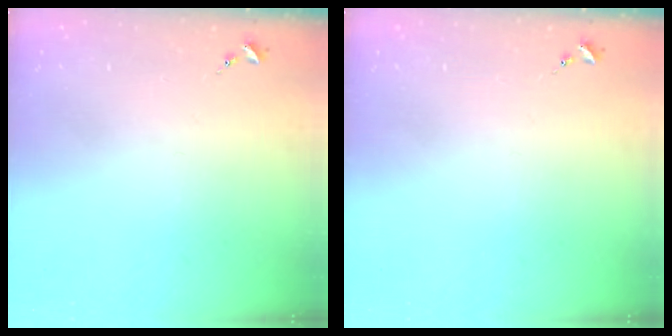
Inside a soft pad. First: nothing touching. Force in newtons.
{"total": 0.0}